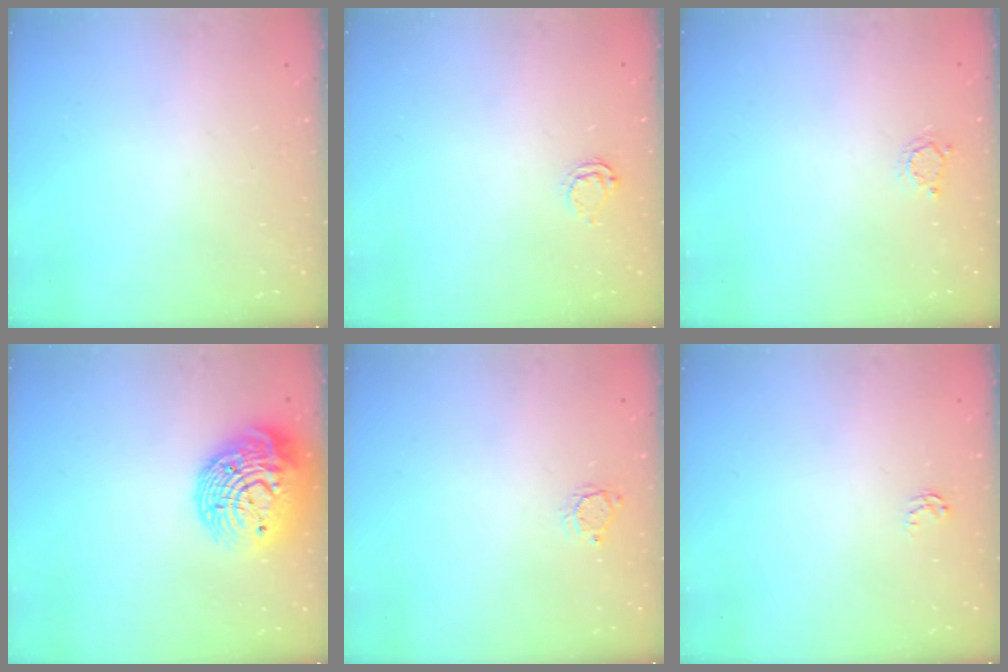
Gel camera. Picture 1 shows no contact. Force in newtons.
{"total": 4.4, "press": 4.4, "slide": 0.3}
{"total": 2.6, "press": 2.6, "slide": 0.3}
{"total": 18.4, "press": 18.3, "slide": 1.3}
{"total": 3.3, "press": 3.3, "slide": 0.3}
{"total": 2.6, "press": 2.6, "slide": 0.4}